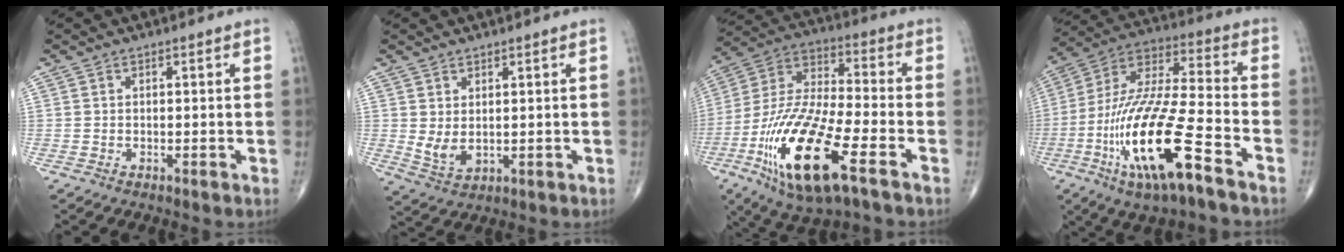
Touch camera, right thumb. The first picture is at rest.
{"total": 4.1, "force": [0.8, 2.4, 3.3], "torque": [-0.059, -0.011, 0.028]}
{"total": 22.5, "force": [-9.6, 6.9, 19.2], "torque": [-0.418, 0.018, -0.173]}
{"total": 22.6, "force": [-9.4, 5.9, 19.6], "torque": [-0.428, 0.025, -0.169]}